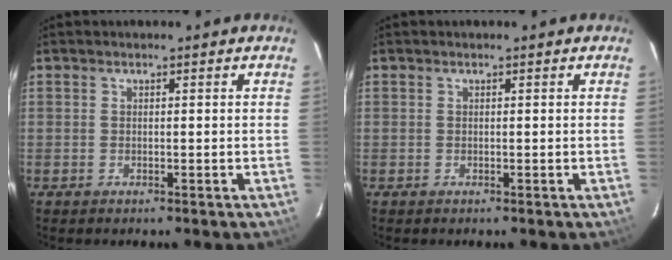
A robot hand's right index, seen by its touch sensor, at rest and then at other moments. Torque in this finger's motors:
{"motor_torque": [-0.15, 0.21, -0.04, 0.00]}